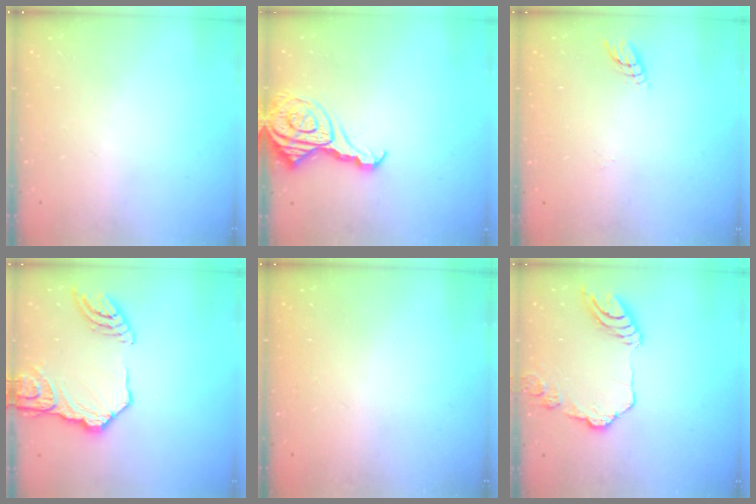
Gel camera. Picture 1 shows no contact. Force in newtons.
{"total": 13.5, "press": 13.4, "slide": 1.4}
{"total": 4.0, "press": 4.0, "slide": 0.4}
{"total": 15.8, "press": 15.8, "slide": 0.8}
{"total": 0.0}
{"total": 14.2, "press": 14.1, "slide": 1.5}